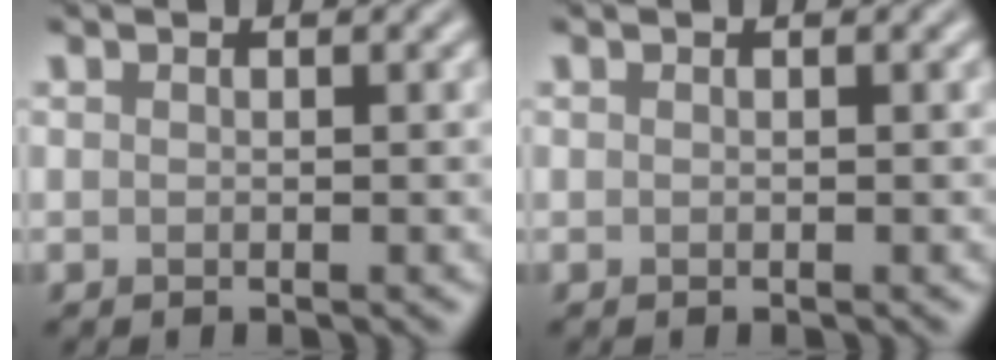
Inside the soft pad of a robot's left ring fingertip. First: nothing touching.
{"total": 0.0}